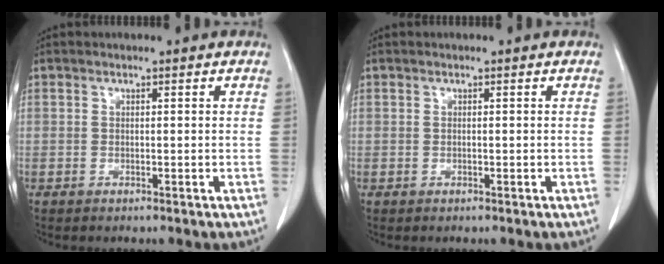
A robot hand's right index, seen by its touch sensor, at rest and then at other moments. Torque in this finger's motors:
{"motor_torque": [0.00, 0.00, 0.00, 0.00]}